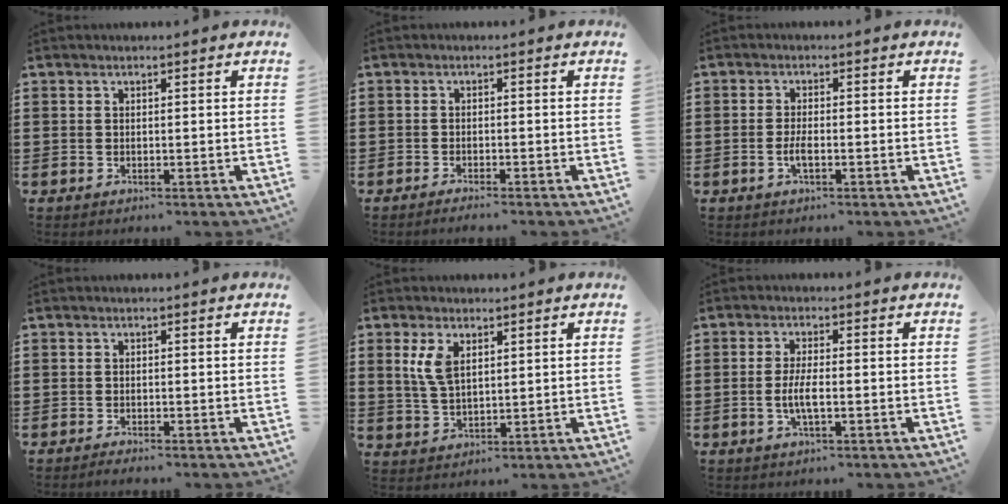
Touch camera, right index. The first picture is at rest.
{"total": 1.1, "force": [-1.1, -0.1, 0.3], "torque": [-0.006, 0.000, -0.021]}
{"total": 2.5, "force": [-0.8, 0.7, 2.2], "torque": [-0.048, -0.001, -0.017]}
{"total": 0.8, "force": [-0.8, 0.0, 0.1], "torque": [-0.005, -0.001, -0.016]}
{"total": 4.6, "force": [1.9, 2.3, 3.5], "torque": [-0.077, 0.007, 0.033]}
{"total": 3.8, "force": [-1.0, 0.9, 3.5], "torque": [-0.083, -0.006, -0.025]}